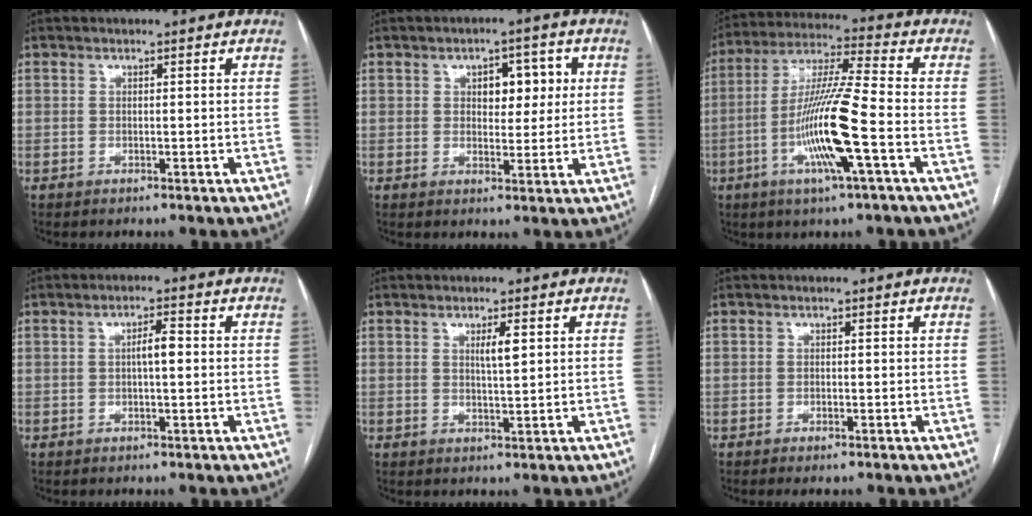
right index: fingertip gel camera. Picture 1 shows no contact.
{"total": 5.6, "force": [1.6, 3.1, 4.4], "torque": [-0.053, 0.015, 0.024]}
{"total": 14.1, "force": [-4.3, 0.0, 13.4], "torque": [-0.265, -0.006, -0.085]}
{"total": 2.7, "force": [0.1, 0.5, 2.7], "torque": [-0.044, 0.004, 0.000]}
{"total": 2.6, "force": [0.9, 0.3, 2.4], "torque": [-0.041, -0.003, 0.015]}
{"total": 1.0, "force": [-0.7, 0.1, 0.7], "torque": [-0.012, -0.002, -0.009]}